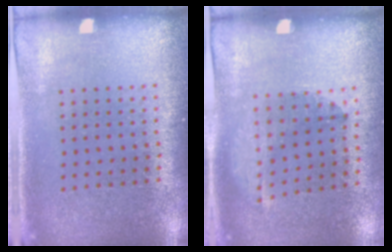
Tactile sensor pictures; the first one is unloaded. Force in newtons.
{"total": 1.3, "press": 0.9, "slide": 1.0}